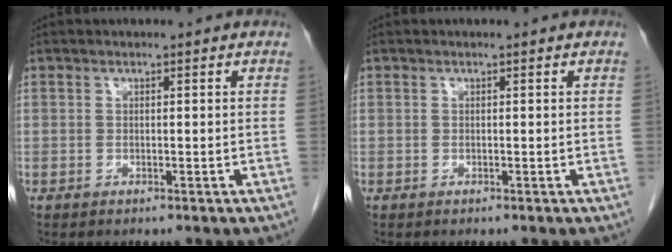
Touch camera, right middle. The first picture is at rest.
{"total": 0.0}